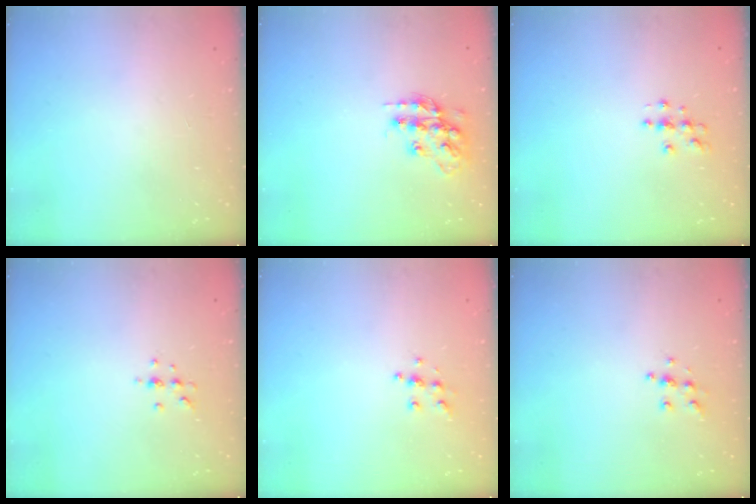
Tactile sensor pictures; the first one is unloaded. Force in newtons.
{"total": 14.0, "press": 14.0, "slide": 0.6}
{"total": 4.1, "press": 4.1, "slide": 0.5}
{"total": 4.3, "press": 4.0, "slide": 1.4}
{"total": 5.9, "press": 5.9, "slide": 0.5}
{"total": 5.9, "press": 5.9, "slide": 0.5}